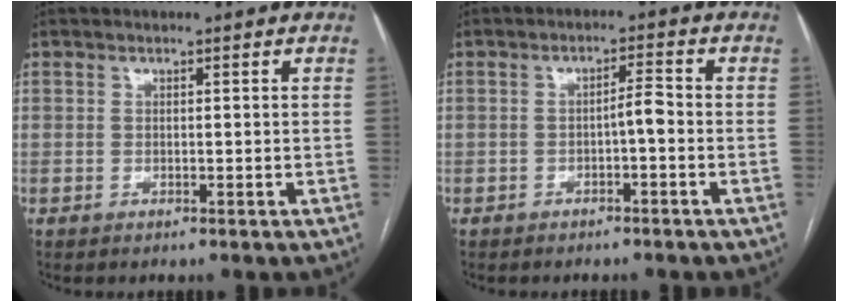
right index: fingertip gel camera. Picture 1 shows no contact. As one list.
[{"total": 2.5, "force": [-0.8, 0.4, 2.3], "torque": [-0.034, 0.004, -0.014]}]